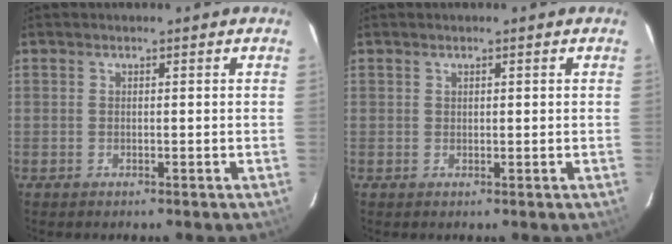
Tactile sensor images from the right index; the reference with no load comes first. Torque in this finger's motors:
{"motor_torque": [-0.53, 0.50, -0.05, -0.01]}